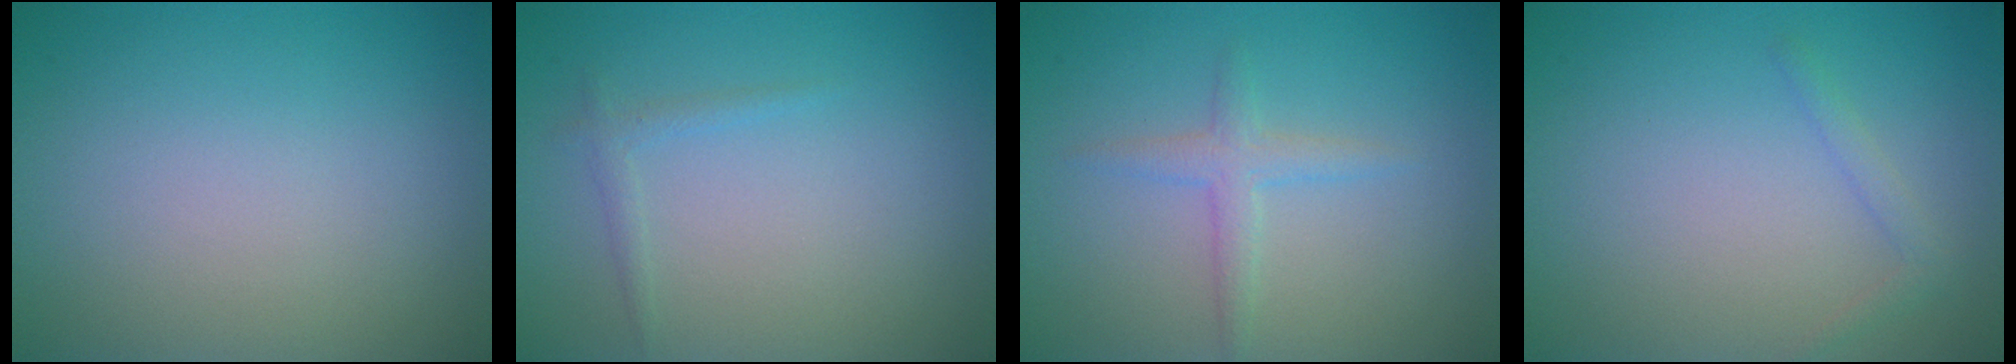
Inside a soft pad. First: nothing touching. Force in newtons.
{"total": 0.9, "press": 0.9, "slide": 0.1}
{"total": 1.9, "press": 1.9, "slide": 0.1}
{"total": 1.1, "press": 1.1, "slide": 0.1}